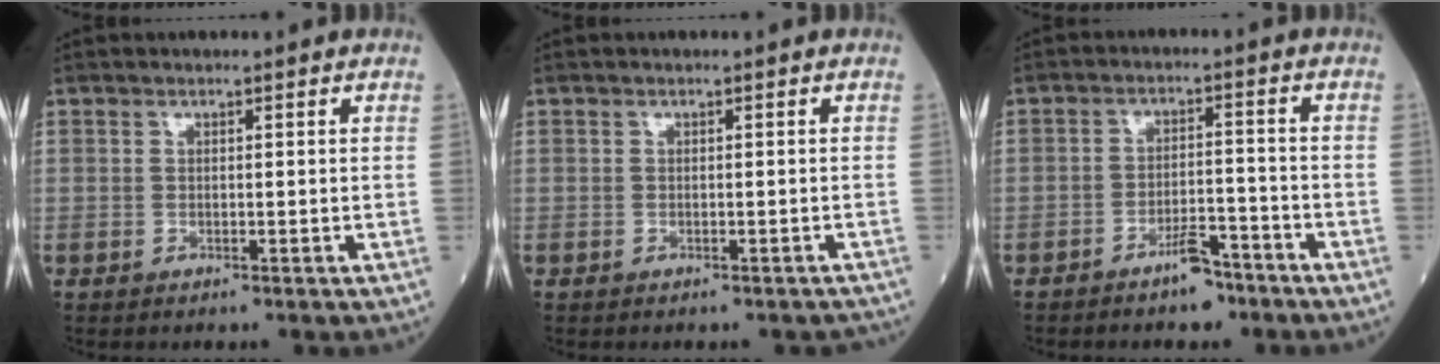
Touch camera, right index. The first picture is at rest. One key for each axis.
{"total": 1.7, "fx": -1.4, "fy": 0.8, "fz": 0.4, "tx": 0.000, "ty": 0.003, "tz": -0.017}
{"total": 4.6, "fx": -3.6, "fy": 1.5, "fz": 2.5, "tx": -0.041, "ty": 0.006, "tz": -0.057}